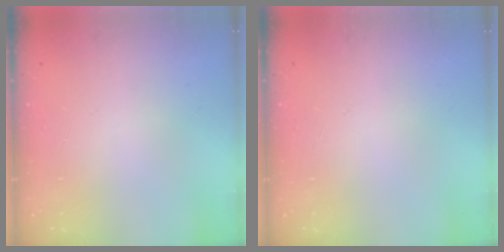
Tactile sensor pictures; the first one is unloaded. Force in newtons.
{"total": 0.0}